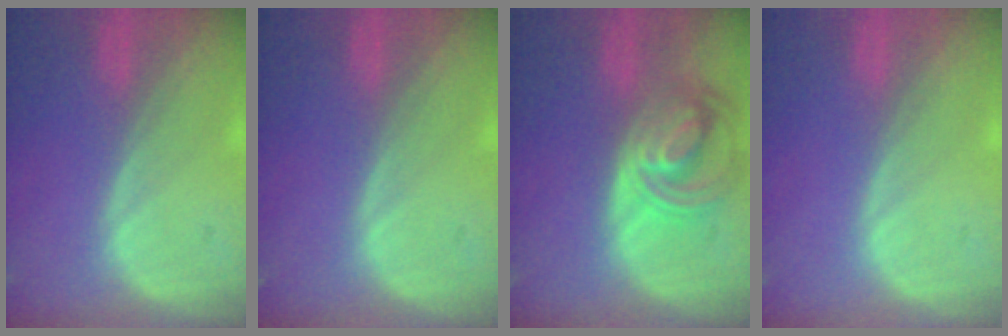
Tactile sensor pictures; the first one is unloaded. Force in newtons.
{"total": 0.0}
{"total": 8.2, "press": 7.2, "slide": 4.1}
{"total": 0.0}